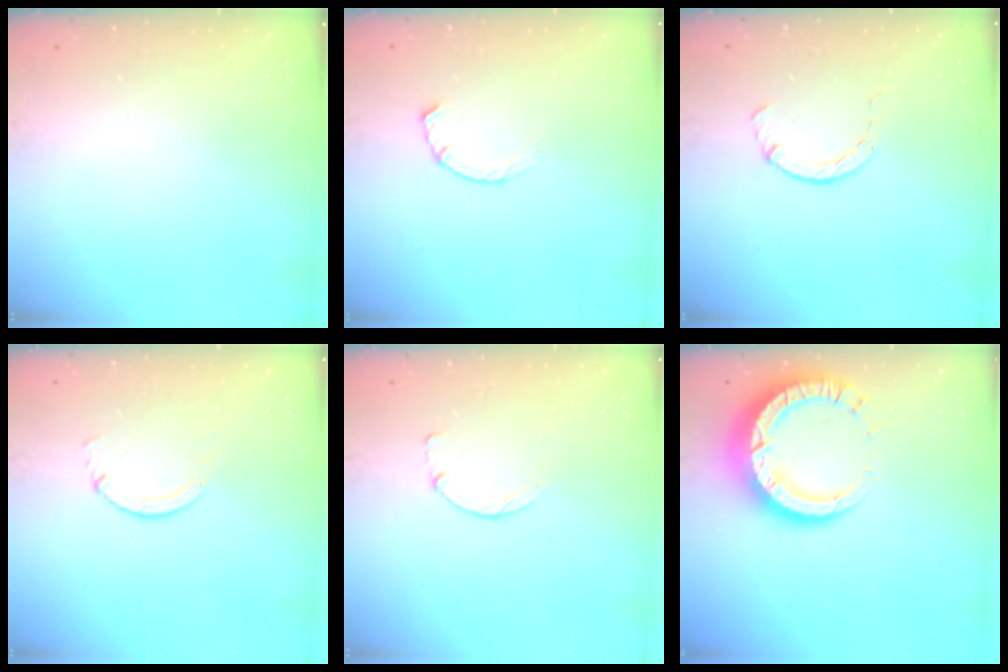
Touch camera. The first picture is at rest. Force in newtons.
{"total": 2.3, "press": 2.2, "slide": 0.4}
{"total": 2.1, "press": 2.1, "slide": 0.3}
{"total": 1.3, "press": 1.3, "slide": 0.2}
{"total": 0.0}
{"total": 12.8, "press": 12.8, "slide": 1.2}